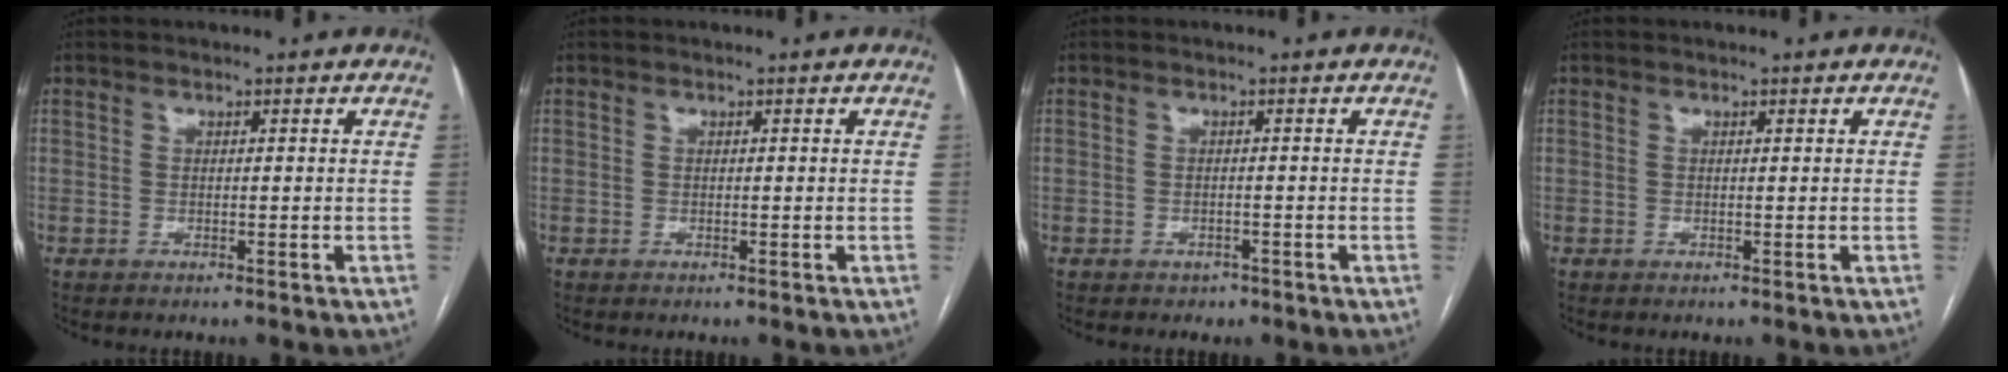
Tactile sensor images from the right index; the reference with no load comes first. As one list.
[{"total": 0.0}, {"total": 1.3, "force": [-0.9, 0.8, 0.2], "torque": [-0.009, 0.001, -0.011]}, {"total": 0.0}]